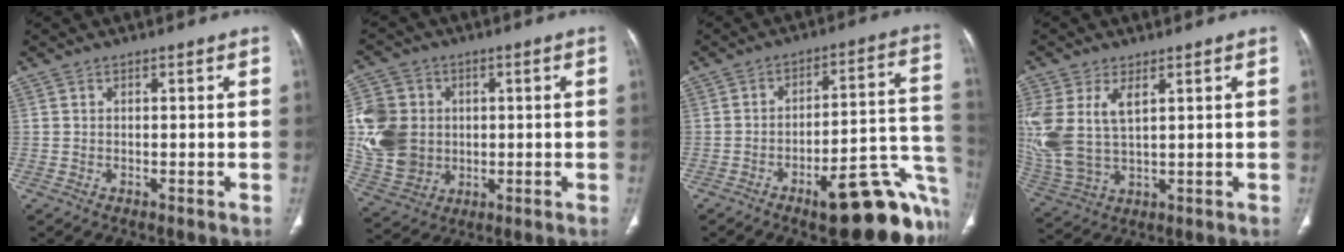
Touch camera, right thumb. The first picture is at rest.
{"total": 14.0, "force": [0.5, 11.9, 7.4], "torque": [-0.136, 0.001, 0.019]}
{"total": 21.6, "force": [-10.0, 6.9, 17.8], "torque": [-0.134, 0.078, -0.126]}
{"total": 13.3, "force": [3.6, 7.2, 10.6], "torque": [-0.257, -0.003, 0.086]}